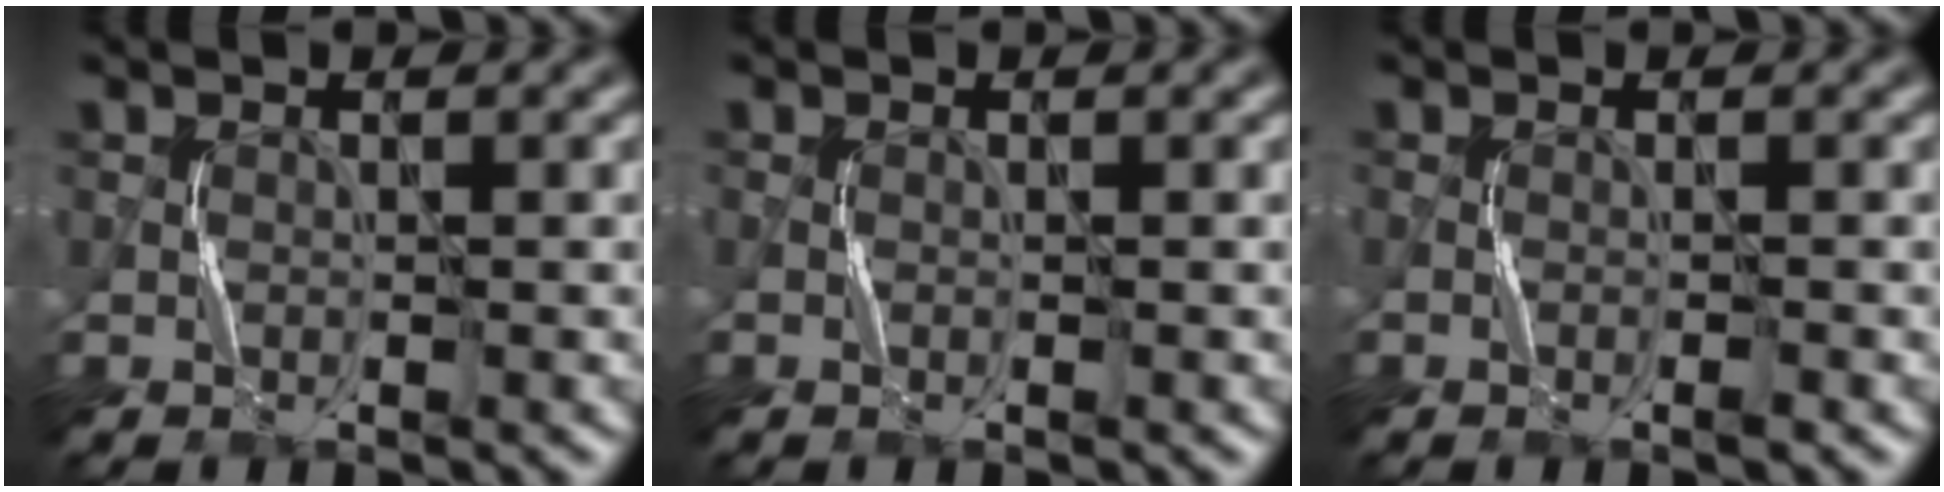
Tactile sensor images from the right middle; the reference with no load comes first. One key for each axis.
{"total": 0.0}
{"total": 0.7, "fx": -0.5, "fy": 0.1, "fz": 0.6, "tx": -0.012, "ty": 0.001, "tz": -0.009}